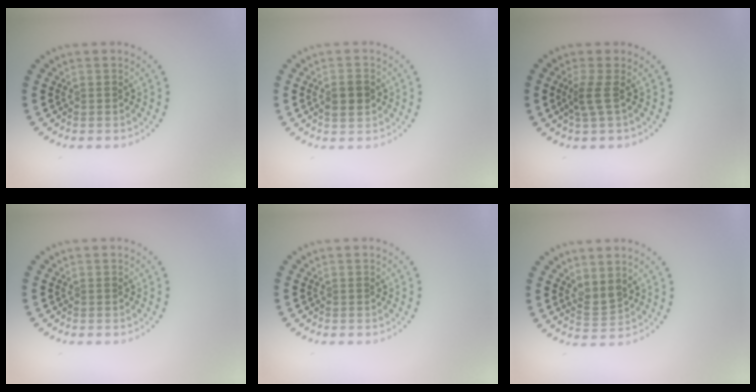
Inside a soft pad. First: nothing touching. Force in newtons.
{"total": 2.2, "press": 2.2, "slide": 0.1}
{"total": 1.8, "press": 1.2, "slide": 1.4}
{"total": 0.0}
{"total": 0.0}
{"total": 1.7, "press": 1.4, "slide": 0.9}